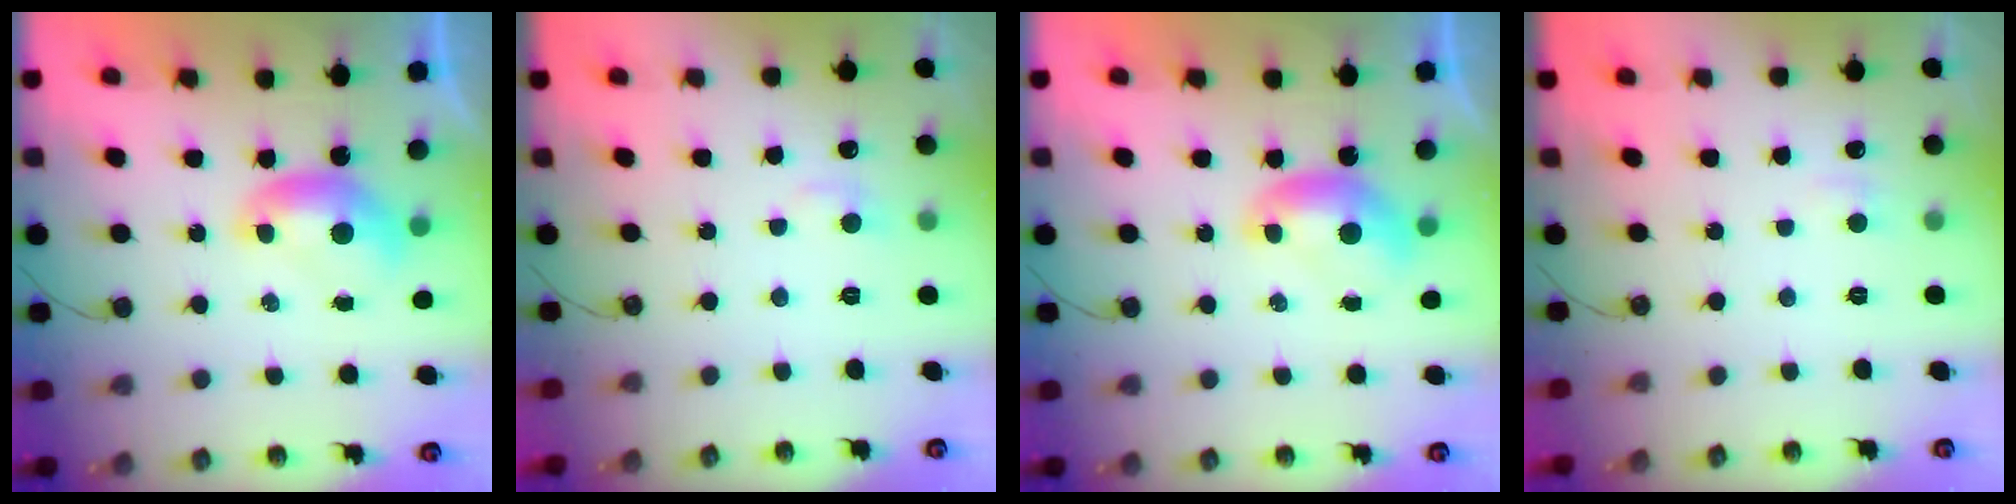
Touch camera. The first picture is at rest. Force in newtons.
{"total": 1.2, "press": 0.8, "slide": 0.8}
{"total": 0.0}
{"total": 1.9, "press": 1.9, "slide": 0.5}